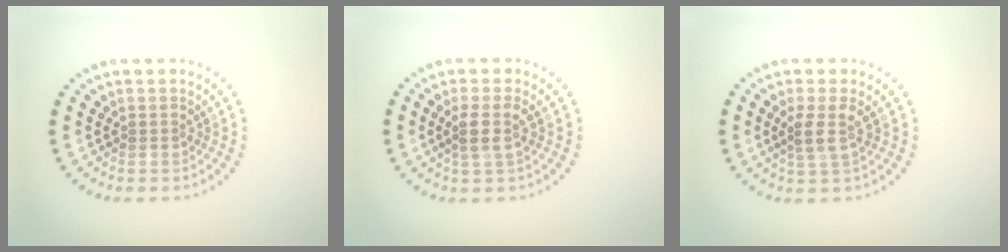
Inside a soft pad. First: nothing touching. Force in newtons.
{"total": 2.2, "press": 1.8, "slide": 1.2}
{"total": 2.3, "press": 1.8, "slide": 1.4}